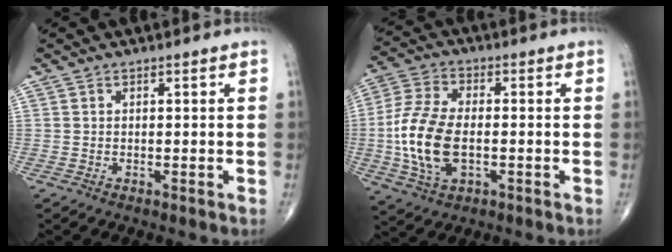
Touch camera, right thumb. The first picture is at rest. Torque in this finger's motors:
{"motor_torque": [-0.43, 1.05, 0.80, 0.54, 0.36]}